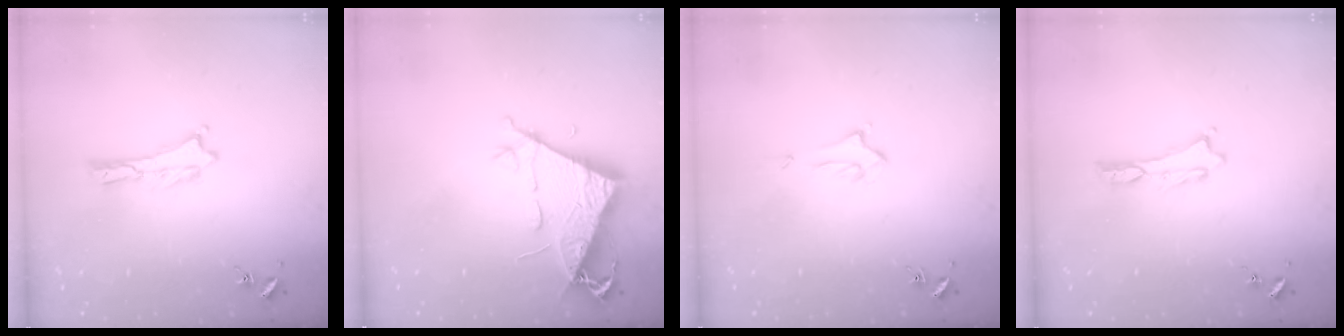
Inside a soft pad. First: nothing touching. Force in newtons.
{"total": 7.9, "press": 7.8, "slide": 0.9}
{"total": 1.4, "press": 1.4, "slide": 0.2}
{"total": 0.0}